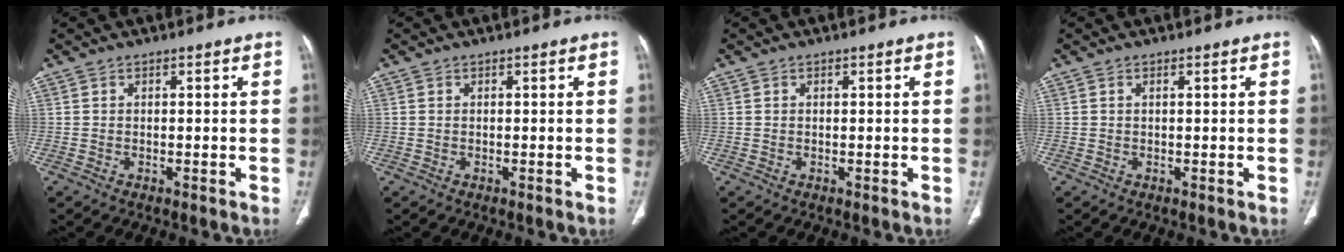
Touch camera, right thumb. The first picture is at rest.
{"total": 0.0}
{"total": 0.0}
{"total": 0.0}